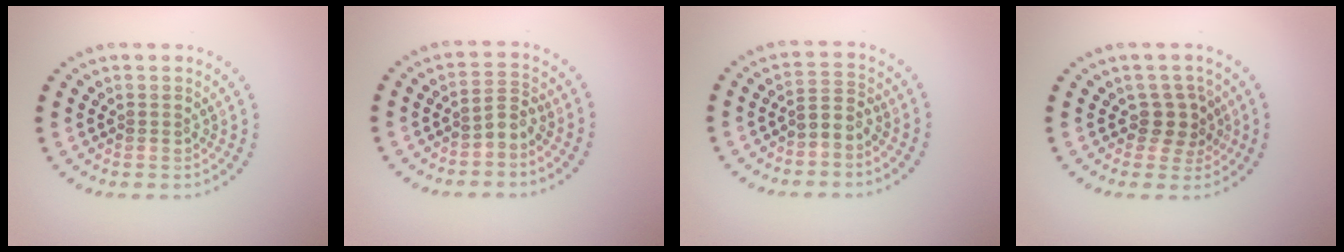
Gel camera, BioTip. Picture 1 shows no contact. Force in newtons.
{"total": 1.8, "press": 1.3, "slide": 1.3}
{"total": 2.1, "press": 1.5, "slide": 1.4}
{"total": 2.3, "press": 1.9, "slide": 1.3}